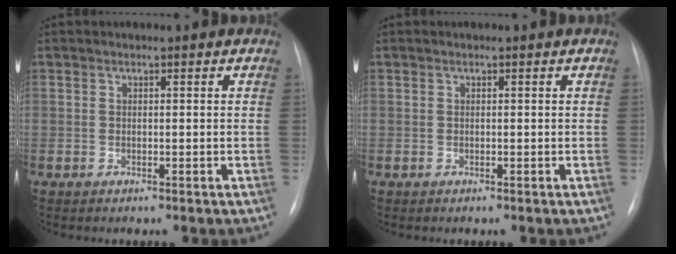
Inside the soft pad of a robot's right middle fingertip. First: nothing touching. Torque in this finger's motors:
{"motor_torque": [0.15, -0.11, 0.03, 0.02]}